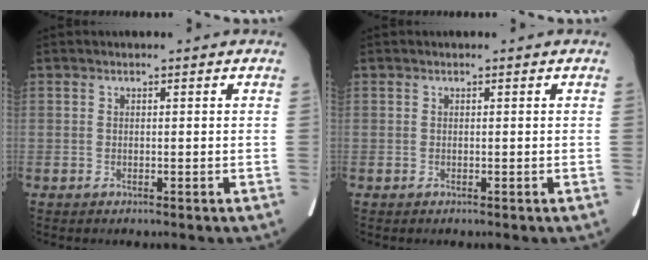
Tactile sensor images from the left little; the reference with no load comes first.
{"total": 0.0}